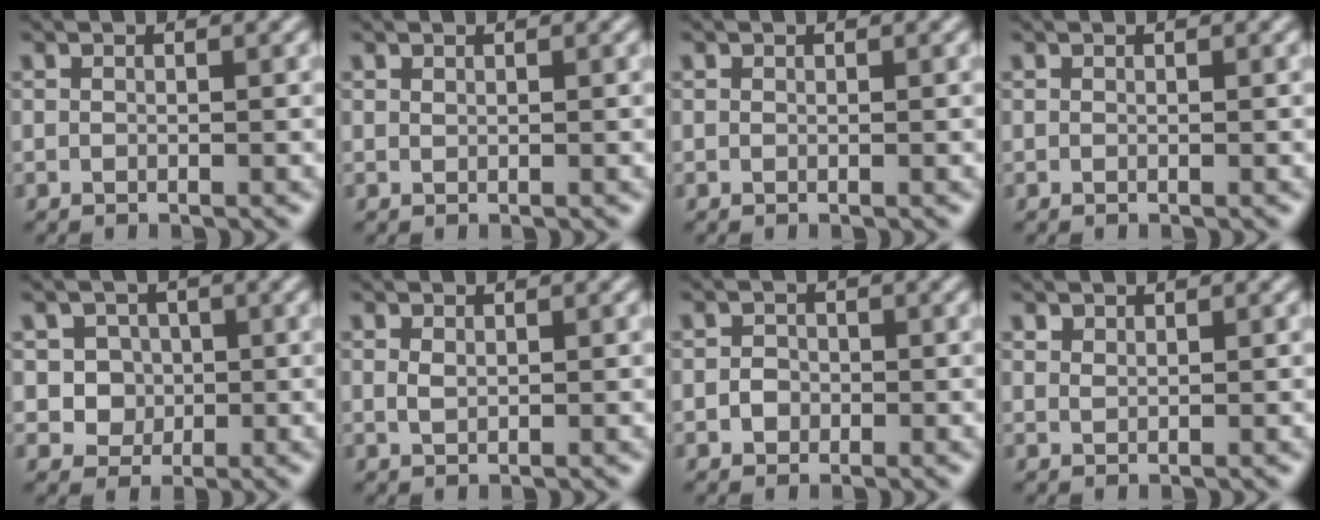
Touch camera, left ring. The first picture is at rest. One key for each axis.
{"total": 0.0}
{"total": 0.0}
{"total": 0.0}
{"total": 2.9, "fx": 0.3, "fy": 2.7, "fz": 1.0, "tx": -0.004, "ty": 0.002, "tz": 0.007}
{"total": 0.9, "fx": 0.3, "fy": 0.5, "fz": 0.7, "tx": -0.017, "ty": -0.001, "tz": 0.008}
{"total": 1.3, "fx": -0.4, "fy": 1.2, "fz": 0.5, "tx": -0.003, "ty": 0.000, "tz": -0.011}
{"total": 0.9, "fx": 0.8, "fy": 0.4, "fz": 0.2, "tx": -0.006, "ty": -0.001, "tz": 0.017}